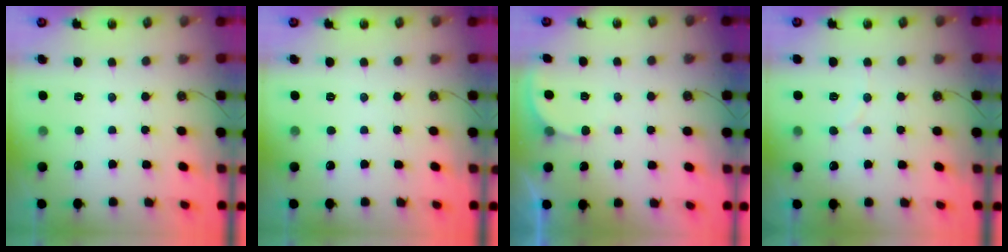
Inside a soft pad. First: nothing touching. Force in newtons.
{"total": 0.0}
{"total": 2.7, "press": 2.7, "slide": 0.3}
{"total": 5.3, "press": 5.2, "slide": 1.1}